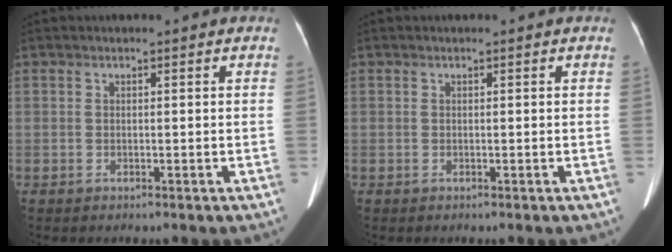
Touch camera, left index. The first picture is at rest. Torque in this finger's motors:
{"motor_torque": [0.02, 0.00, 0.00, 0.00]}